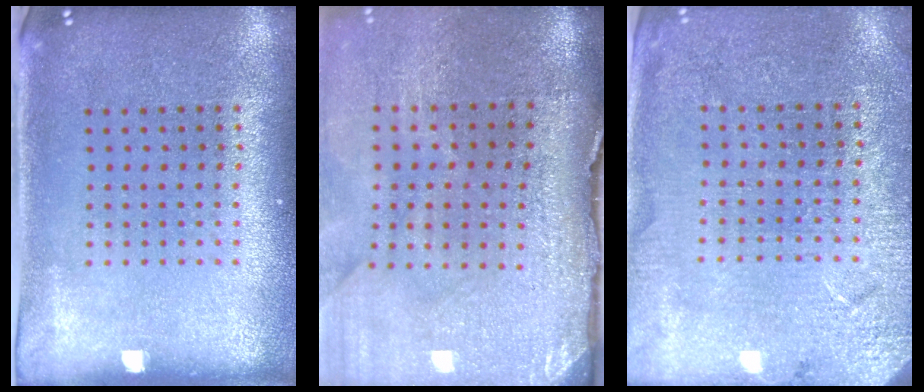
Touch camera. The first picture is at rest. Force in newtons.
{"total": 4.4, "press": 3.7, "slide": 2.5}
{"total": 2.9, "press": 2.9, "slide": 0.3}